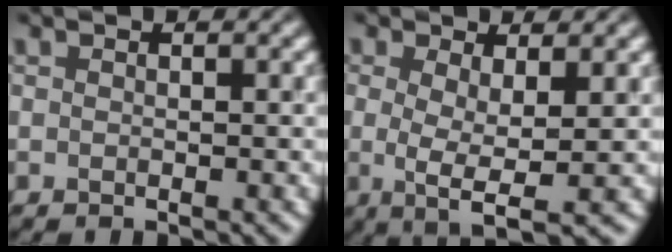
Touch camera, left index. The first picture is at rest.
{"total": 4.4, "force": [-0.5, 1.3, 4.2], "torque": [-0.071, -0.005, -0.006]}